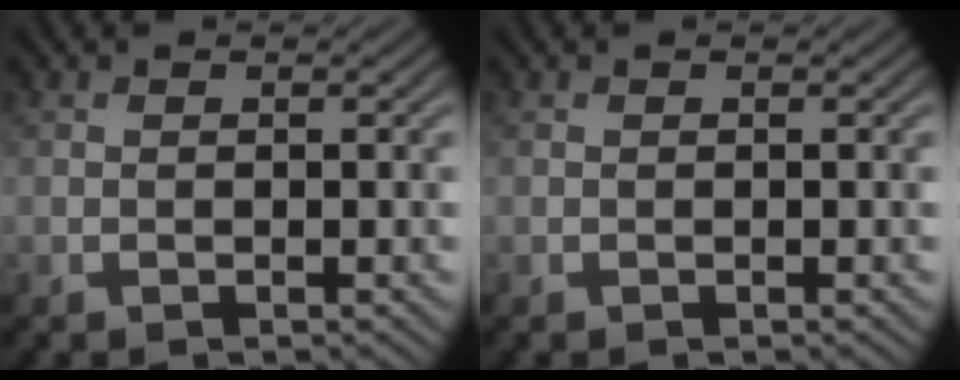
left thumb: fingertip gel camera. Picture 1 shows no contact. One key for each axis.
{"total": 0.0}